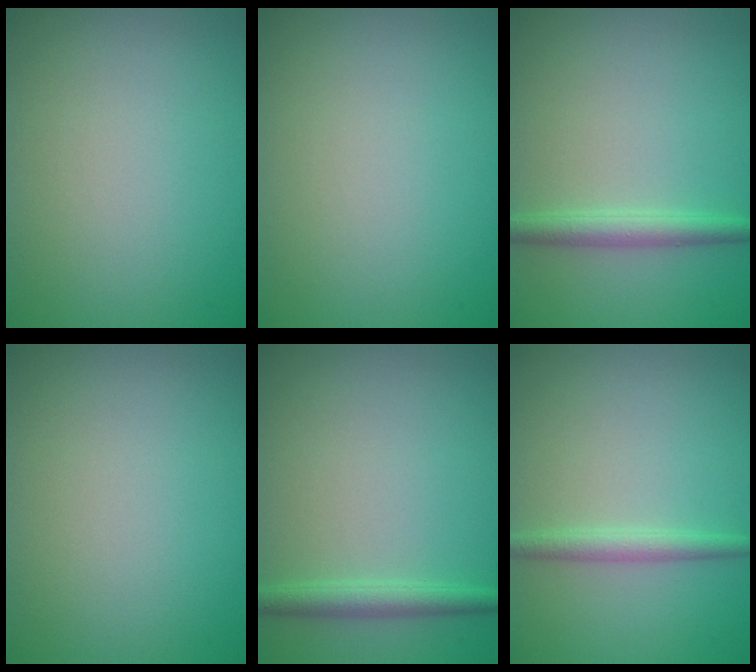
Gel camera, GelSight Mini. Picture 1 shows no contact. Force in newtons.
{"total": 0.0}
{"total": 2.4, "press": 2.4, "slide": 0.1}
{"total": 0.0}
{"total": 2.2, "press": 2.2, "slide": 0.1}
{"total": 1.8, "press": 1.8, "slide": 0.0}